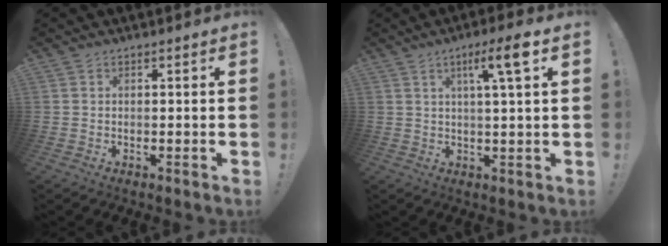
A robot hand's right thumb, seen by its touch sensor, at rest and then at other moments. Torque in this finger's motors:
{"motor_torque": [0.25, 0.25, 0.12, 0.15, 0.01]}